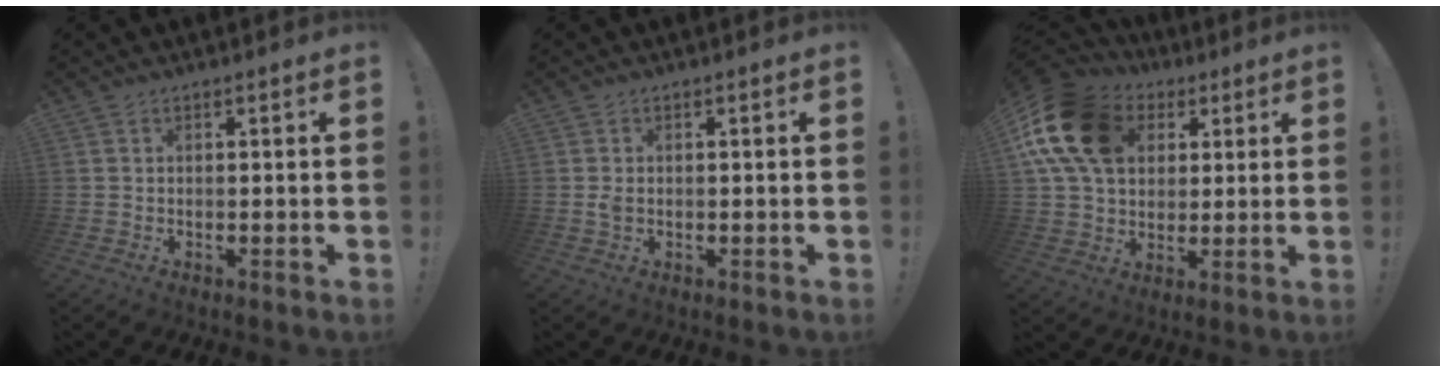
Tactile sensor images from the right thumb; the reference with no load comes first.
{"total": 1.4, "force": [-0.2, 1.0, 1.0], "torque": [-0.015, 0.003, -0.004]}
{"total": 19.8, "force": [6.1, 14.6, 11.9], "torque": [-0.207, -0.015, 0.117]}